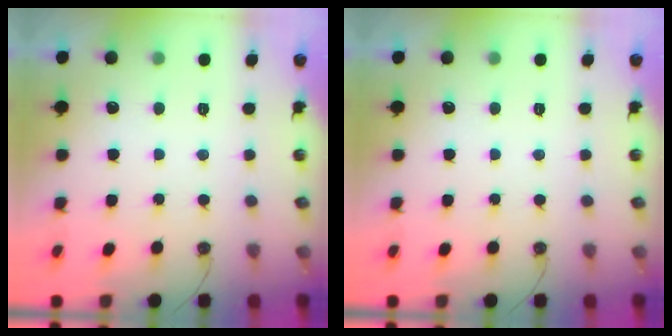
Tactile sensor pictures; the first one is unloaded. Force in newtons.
{"total": 0.0}